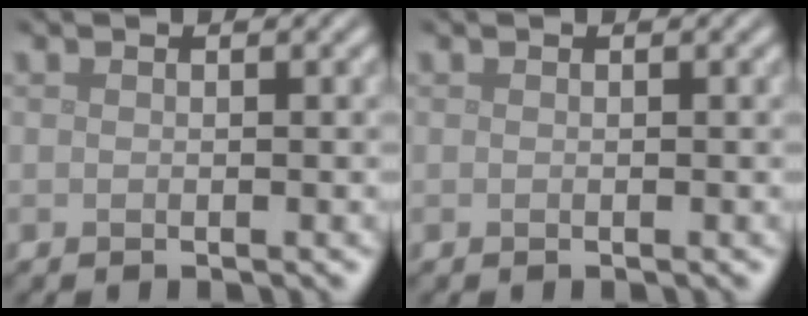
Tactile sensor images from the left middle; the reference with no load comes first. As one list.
[{"total": 0.0}]